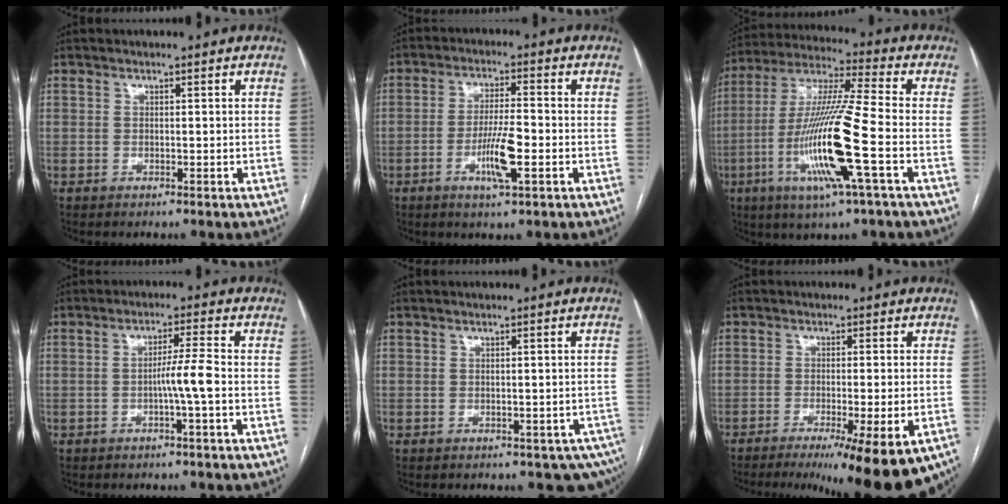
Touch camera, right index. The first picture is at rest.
{"total": 7.0, "force": [-2.3, 0.6, 6.6], "torque": [-0.125, -0.006, -0.042]}
{"total": 17.3, "force": [-5.1, -0.2, 16.6], "torque": [-0.337, -0.016, -0.103]}
{"total": 4.3, "force": [-1.2, -0.8, 4.1], "torque": [-0.068, 0.003, -0.020]}
{"total": 5.5, "force": [-3.5, 3.4, 2.4], "torque": [-0.009, 0.009, -0.040]}
{"total": 15.6, "force": [-11.0, 1.2, 11.1], "torque": [-0.100, -0.028, -0.148]}